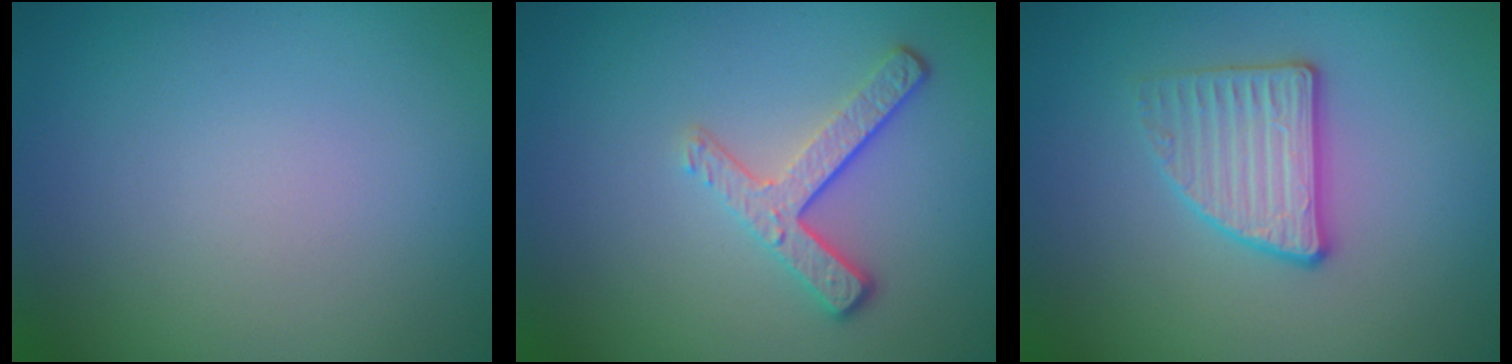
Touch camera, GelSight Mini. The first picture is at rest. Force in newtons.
{"total": 3.2, "press": 2.4, "slide": 2.0}
{"total": 2.9, "press": 2.8, "slide": 0.7}